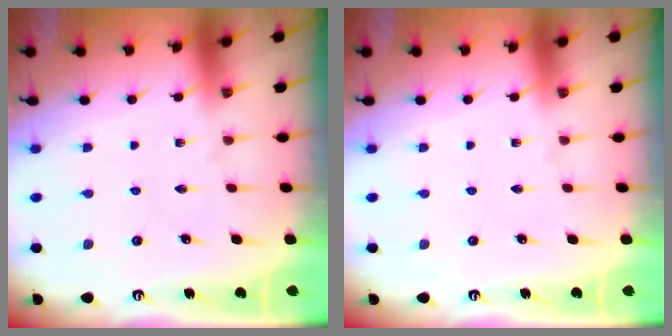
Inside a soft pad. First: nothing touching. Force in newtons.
{"total": 0.0}